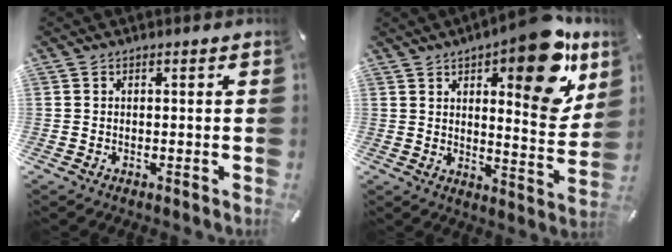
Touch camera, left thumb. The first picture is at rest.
{"total": 16.9, "force": [10.3, 5.5, 12.2], "torque": [-0.151, -0.075, 0.162]}